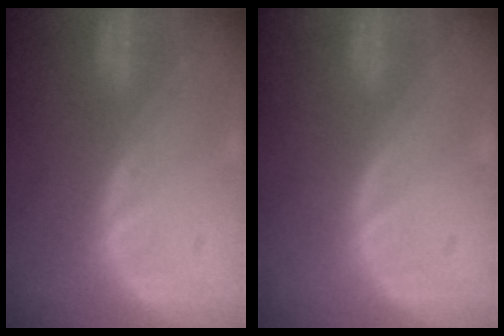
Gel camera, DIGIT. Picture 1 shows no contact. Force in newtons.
{"total": 0.0}